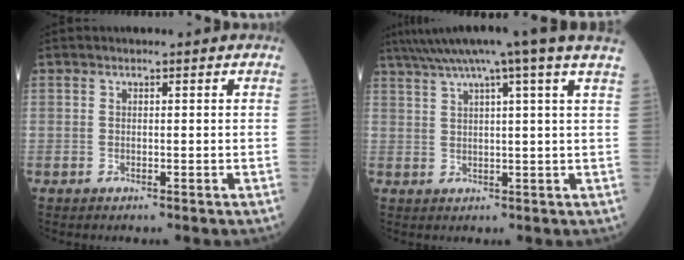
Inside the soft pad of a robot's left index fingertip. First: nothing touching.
{"total": 12.4, "force": [9.4, -2.0, 7.8], "torque": [-0.130, 0.020, 0.120]}